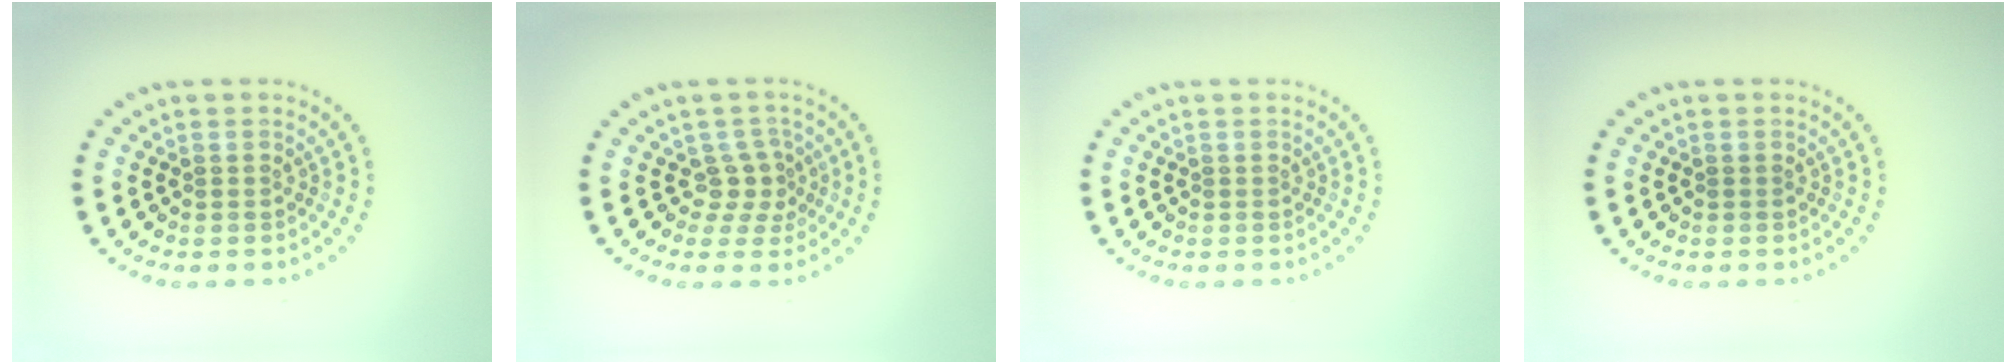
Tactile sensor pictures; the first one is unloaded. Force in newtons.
{"total": 2.2, "press": 1.5, "slide": 1.7}
{"total": 0.0}
{"total": 0.0}